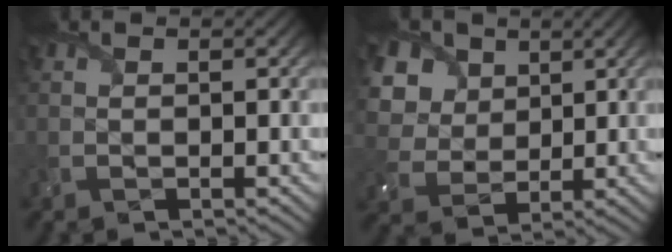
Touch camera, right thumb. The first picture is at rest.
{"total": 10.6, "force": [4.7, 8.0, 5.2], "torque": [-0.167, 0.016, 0.096]}